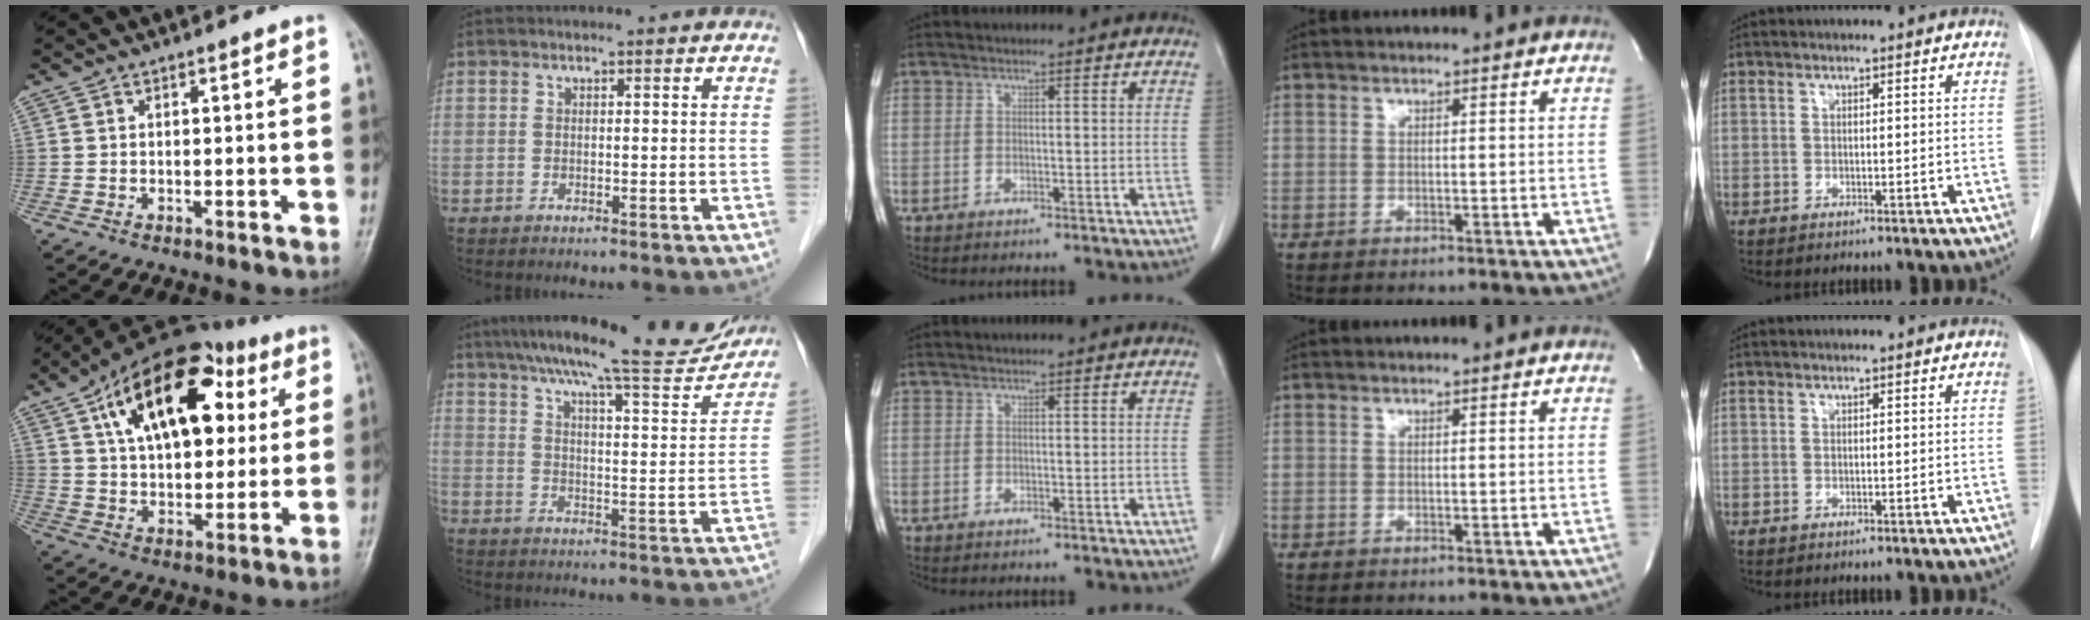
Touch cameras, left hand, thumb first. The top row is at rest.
{"thumb": {"total": 22.5, "force": [8.1, 12.5, 16.8], "torque": [-0.234, 0.003, 0.123]}, "index": {"total": 18.5, "force": [16.7, 1.6, 7.9], "torque": [-0.120, -0.013, 0.229]}}